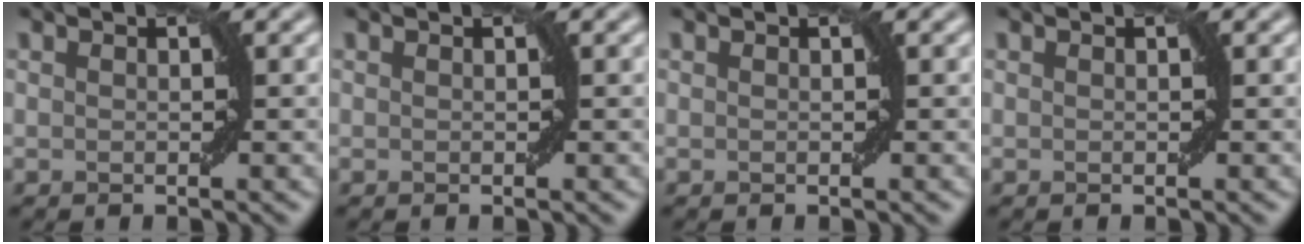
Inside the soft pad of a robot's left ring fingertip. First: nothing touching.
{"total": 0.0}
{"total": 0.0}
{"total": 0.0}